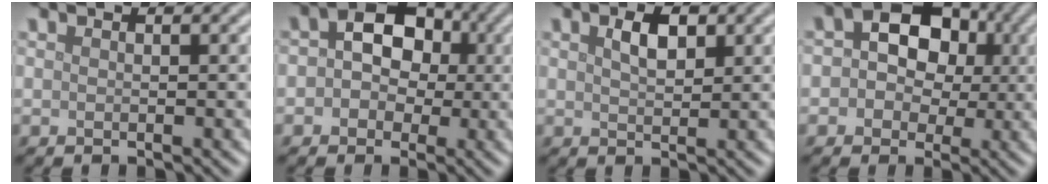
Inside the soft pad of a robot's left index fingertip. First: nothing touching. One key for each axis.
{"total": 6.8, "fx": 0.8, "fy": 5.3, "fz": 4.1, "tx": -0.033, "ty": 0.029, "tz": -0.014}
{"total": 2.4, "fx": 1.1, "fy": 1.2, "fz": 1.8, "tx": -0.036, "ty": 0.004, "tz": 0.020}
{"total": 9.3, "fx": 1.9, "fy": 7.5, "fz": 5.3, "tx": -0.044, "ty": 0.042, "tz": -0.007}